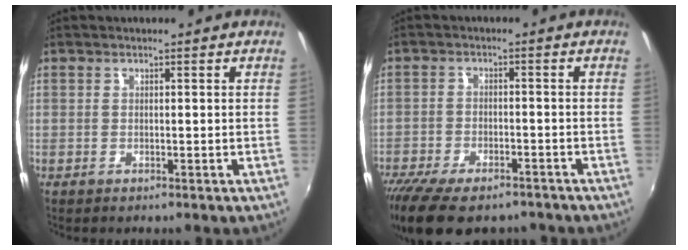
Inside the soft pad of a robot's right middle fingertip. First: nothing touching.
{"total": 15.1, "force": [-11.5, 5.6, 7.9], "torque": [-0.177, -0.043, -0.186]}